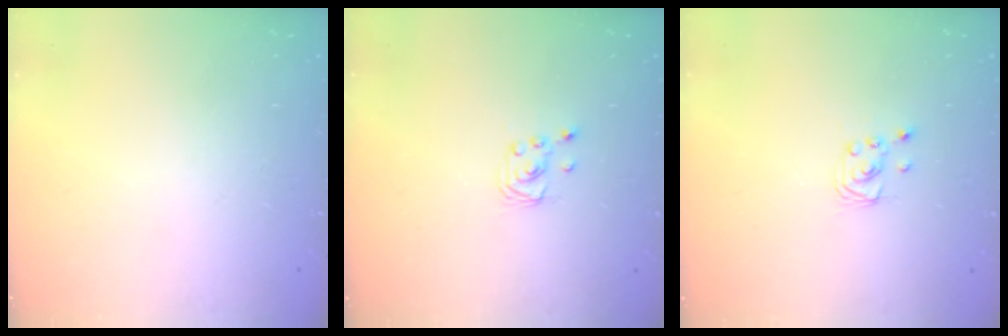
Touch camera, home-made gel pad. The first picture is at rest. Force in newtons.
{"total": 2.0, "press": 2.0, "slide": 0.2}
{"total": 1.9, "press": 1.9, "slide": 0.1}